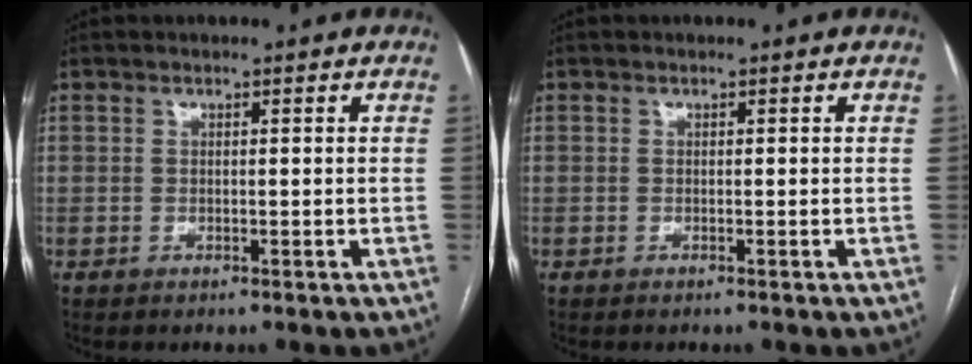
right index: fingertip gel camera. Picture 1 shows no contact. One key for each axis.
{"total": 0.0}